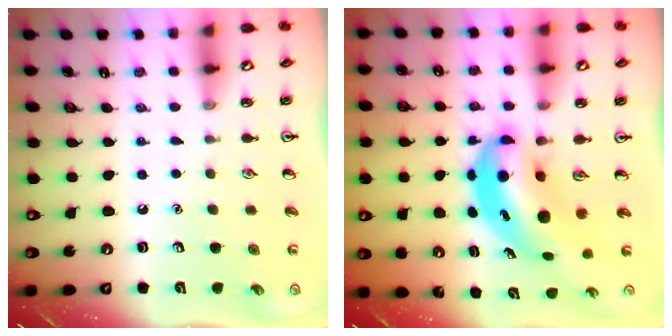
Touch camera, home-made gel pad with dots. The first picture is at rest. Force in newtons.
{"total": 8.0, "press": 7.7, "slide": 2.2}